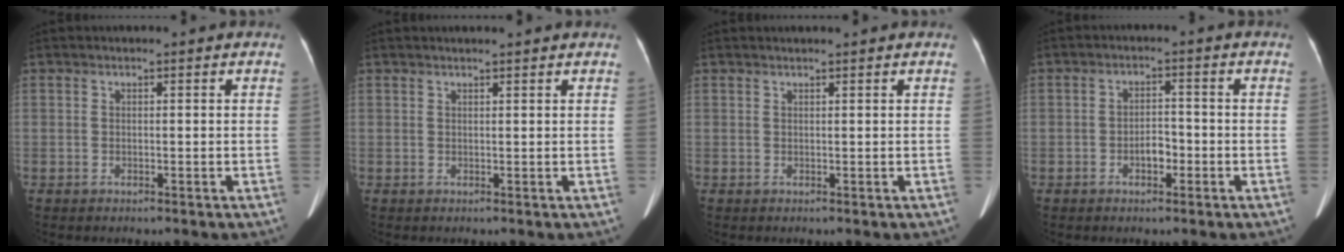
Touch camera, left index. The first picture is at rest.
{"total": 3.2, "force": [2.9, 0.1, 1.3], "torque": [-0.013, 0.011, 0.033]}
{"total": 1.6, "force": [1.5, -0.1, 0.7], "torque": [-0.006, 0.010, 0.021]}
{"total": 2.9, "force": [-1.4, 1.5, 2.1], "torque": [-0.031, -0.001, -0.026]}